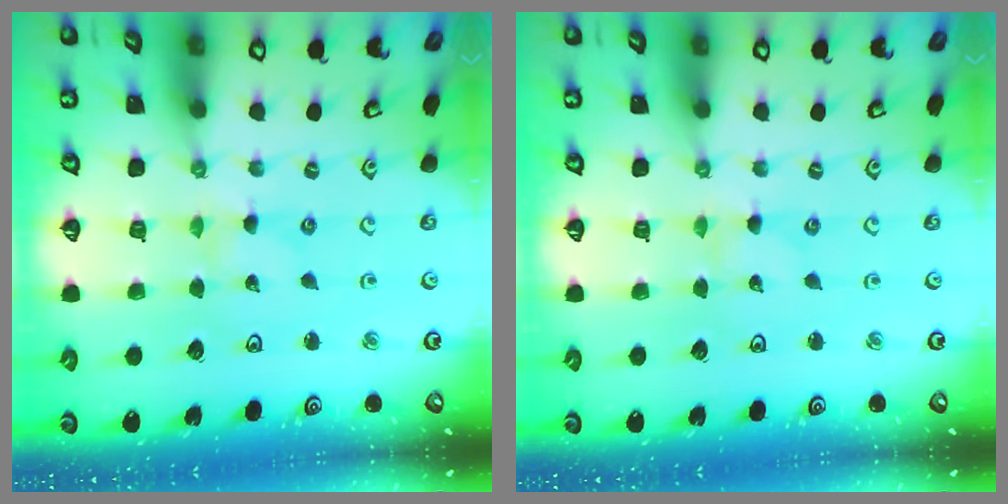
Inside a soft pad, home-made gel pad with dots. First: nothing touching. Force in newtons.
{"total": 0.0}